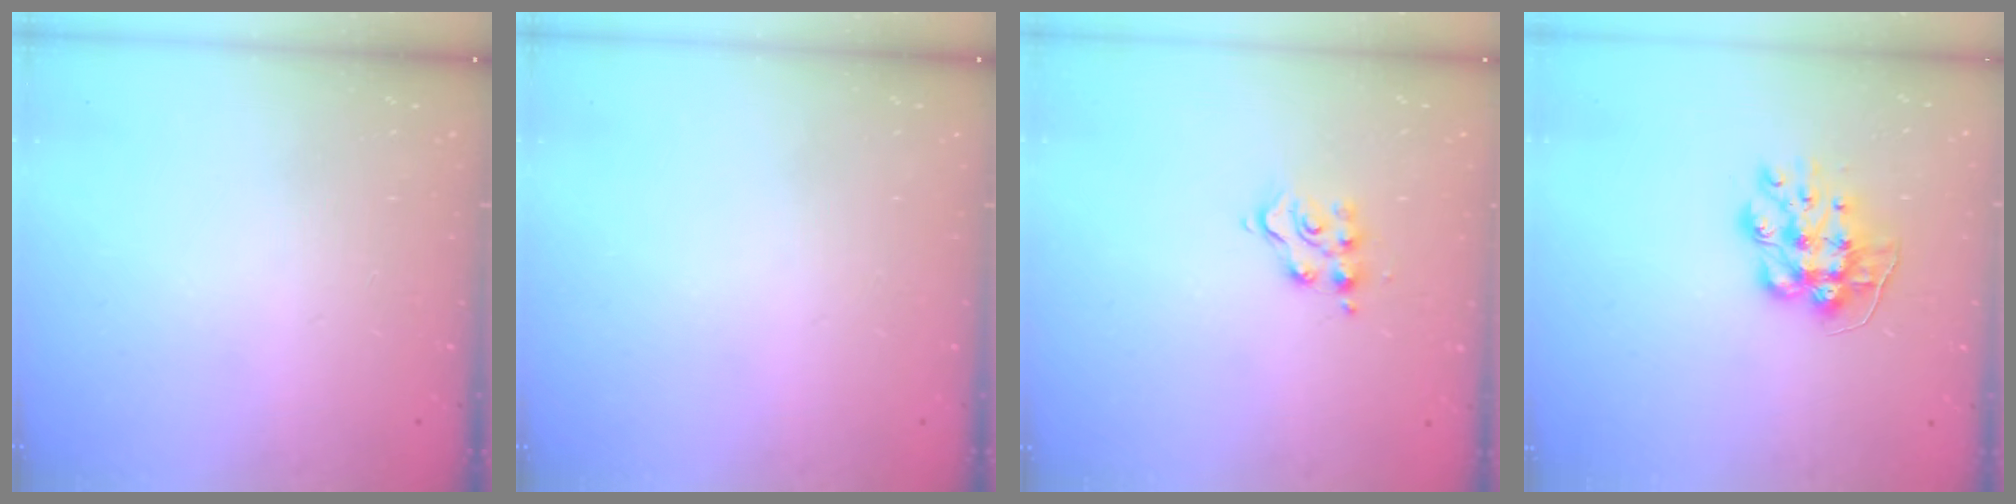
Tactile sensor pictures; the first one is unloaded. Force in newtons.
{"total": 0.0}
{"total": 7.8, "press": 7.8, "slide": 0.5}
{"total": 11.3, "press": 11.2, "slide": 0.8}